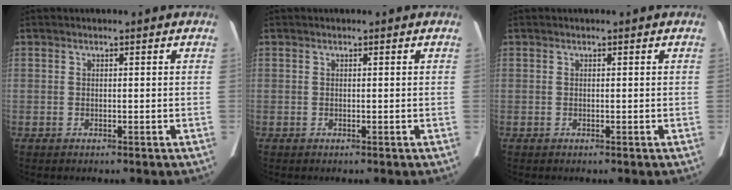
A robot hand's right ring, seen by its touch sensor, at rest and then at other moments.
{"total": 0.0}
{"total": 0.0}